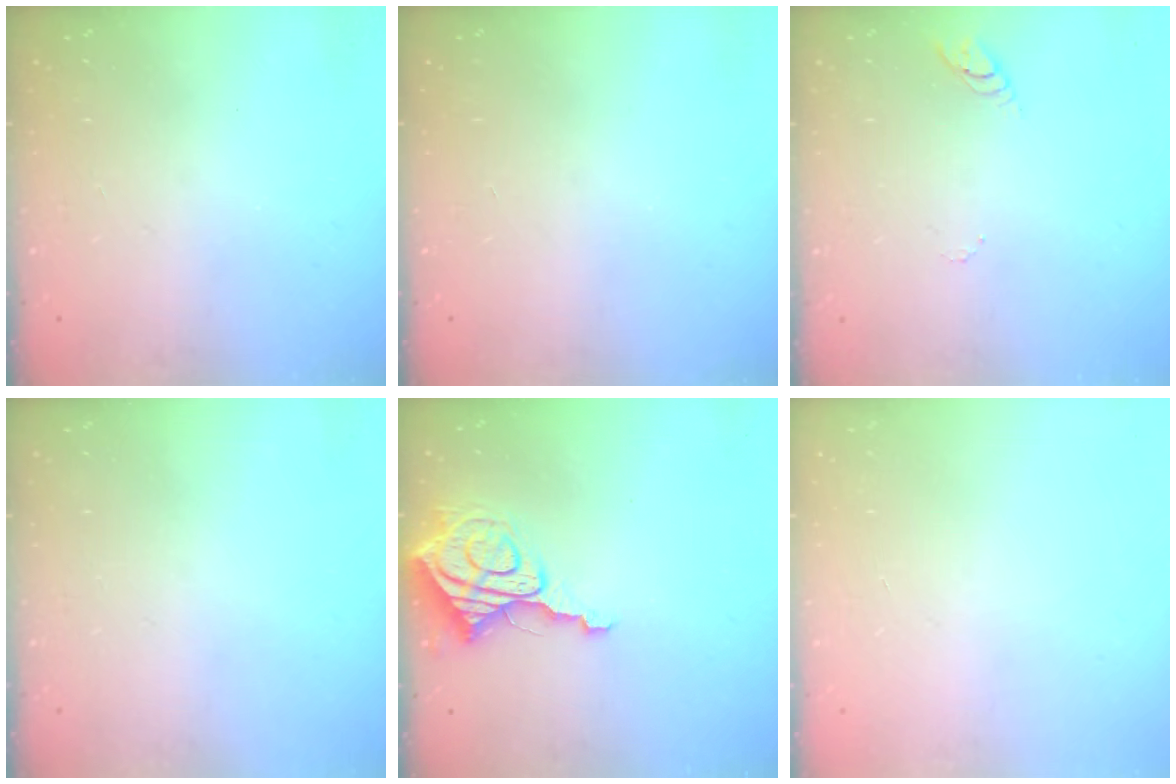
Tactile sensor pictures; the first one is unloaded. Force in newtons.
{"total": 0.0}
{"total": 2.9, "press": 2.9, "slide": 0.2}
{"total": 0.0}
{"total": 11.7, "press": 11.6, "slide": 1.4}
{"total": 0.0}